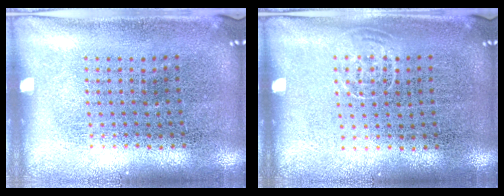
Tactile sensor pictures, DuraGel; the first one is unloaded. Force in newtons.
{"total": 0.7, "press": 0.5, "slide": 0.4}